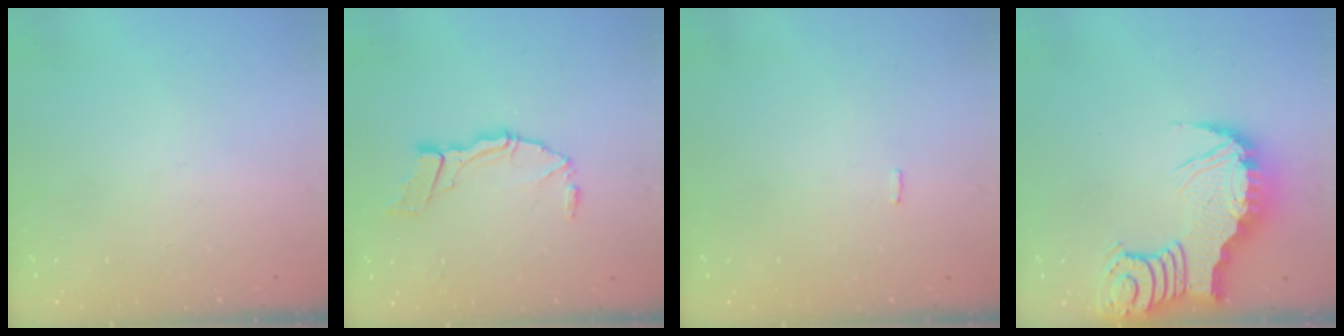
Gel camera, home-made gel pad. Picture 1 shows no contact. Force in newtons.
{"total": 10.1, "press": 10.1, "slide": 1.1}
{"total": 0.5, "press": 0.4, "slide": 0.3}
{"total": 5.6, "press": 5.5, "slide": 0.7}